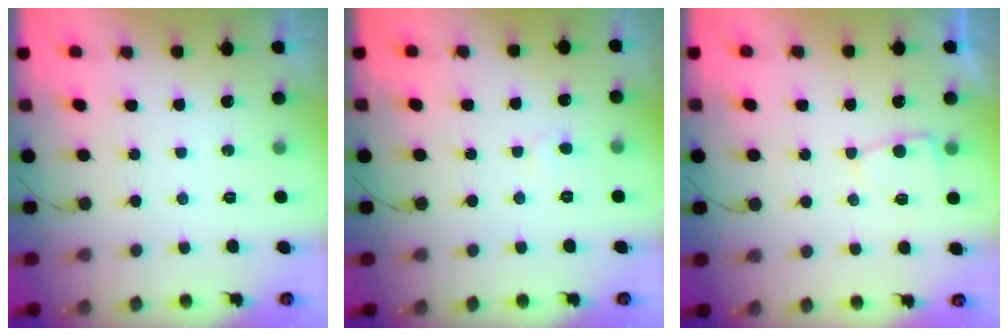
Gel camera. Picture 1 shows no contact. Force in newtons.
{"total": 3.6, "press": 3.6, "slide": 0.4}
{"total": 3.9, "press": 3.9, "slide": 0.4}